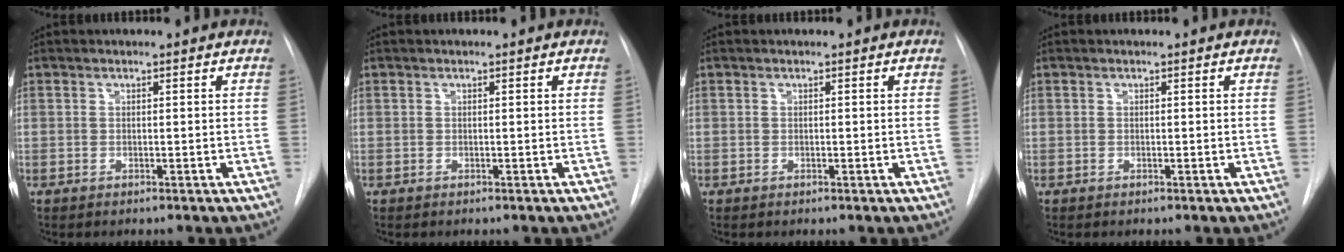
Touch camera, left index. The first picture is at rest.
{"total": 0.0}
{"total": 1.1, "force": [-1.1, -0.2, -0.1], "torque": [0.004, -0.005, -0.014]}
{"total": 0.0}